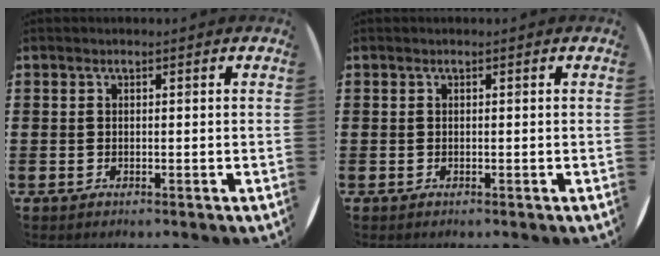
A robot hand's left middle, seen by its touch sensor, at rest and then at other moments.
{"total": 0.0}